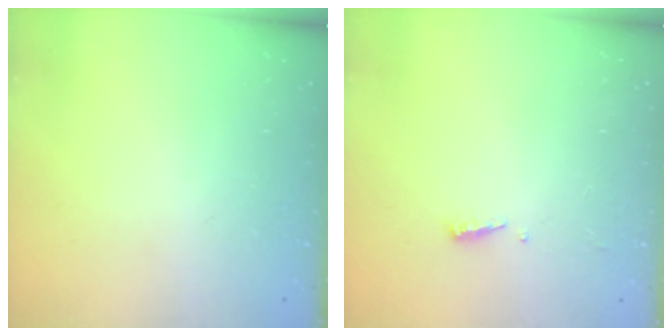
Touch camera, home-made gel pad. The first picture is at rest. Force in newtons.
{"total": 3.7, "press": 3.6, "slide": 0.5}